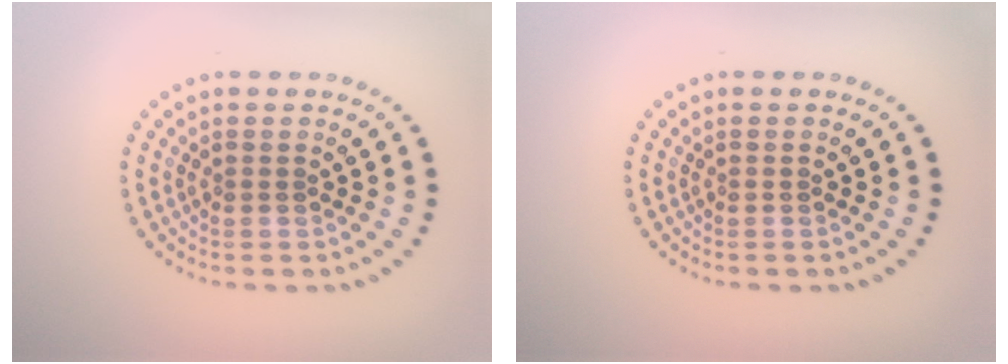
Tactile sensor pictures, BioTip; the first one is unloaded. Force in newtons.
{"total": 0.0}